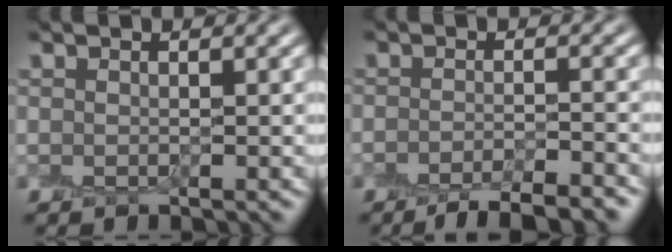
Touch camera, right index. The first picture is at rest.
{"total": 4.8, "force": [-3.7, 1.2, 2.9], "torque": [-0.035, -0.001, -0.061]}